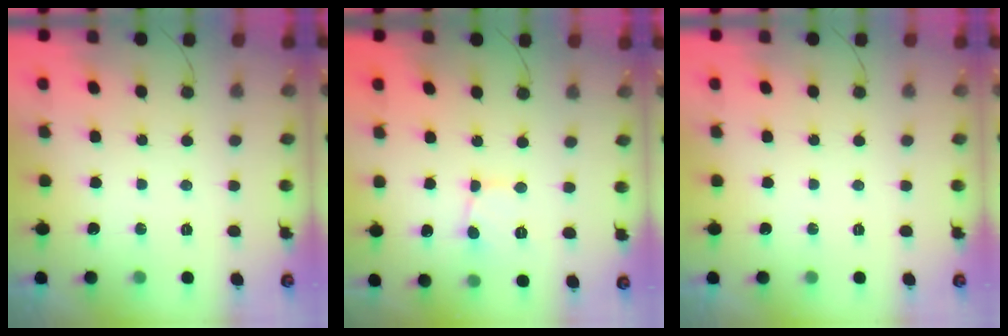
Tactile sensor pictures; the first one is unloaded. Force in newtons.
{"total": 1.8, "press": 1.7, "slide": 0.2}
{"total": 0.0}